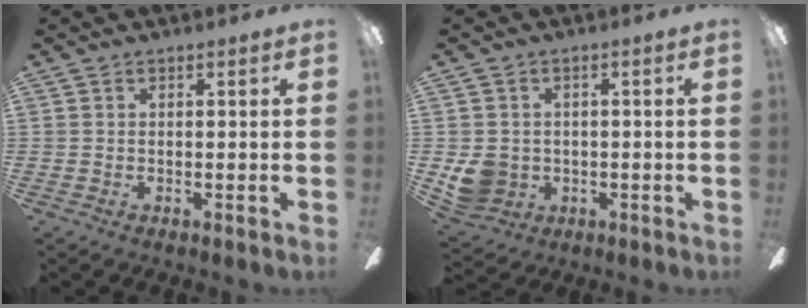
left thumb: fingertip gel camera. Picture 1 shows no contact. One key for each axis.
{"total": 6.8, "fx": -0.6, "fy": 6.3, "fz": 2.6, "tx": -0.058, "ty": 0.007, "tz": -0.006}